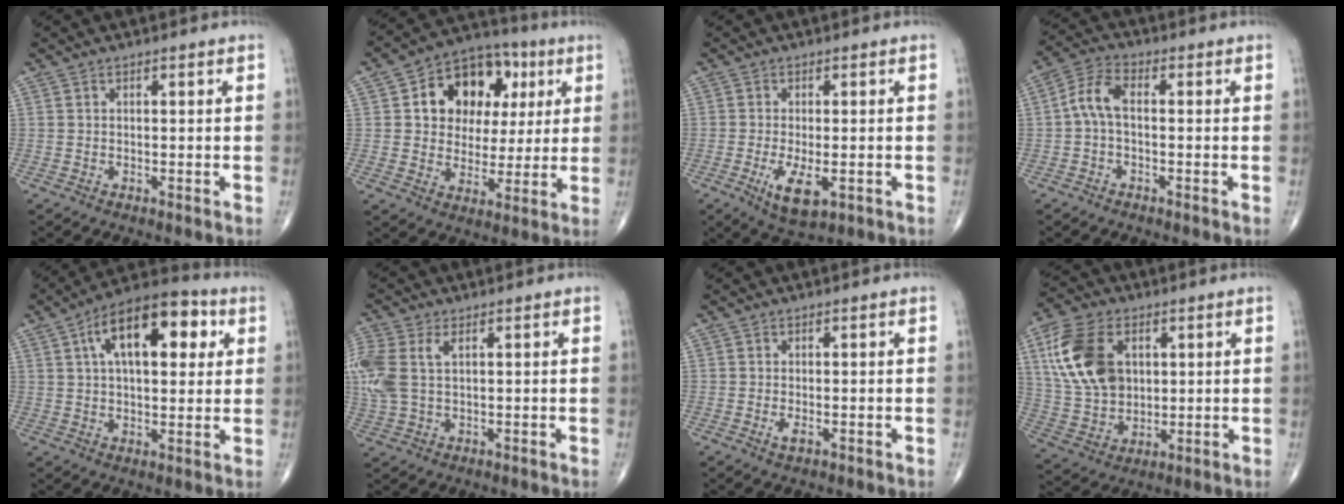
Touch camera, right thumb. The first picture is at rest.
{"total": 16.2, "force": [4.8, 11.9, 9.9], "torque": [-0.097, 0.010, 0.073]}
{"total": 6.5, "force": [-2.1, 2.6, 5.5], "torque": [-0.100, -0.013, -0.029]}
{"total": 5.7, "force": [-0.4, 2.9, 4.8], "torque": [-0.099, 0.020, -0.018]}
{"total": 17.6, "force": [5.6, 8.6, 14.3], "torque": [-0.195, 0.014, 0.079]}
{"total": 10.5, "force": [2.5, 6.1, 8.1], "torque": [-0.229, 0.015, 0.055]}
{"total": 1.5, "force": [-0.5, 0.6, 1.3], "torque": [-0.024, -0.003, -0.010]}
{"total": 15.7, "force": [4.5, 10.5, 10.7], "torque": [-0.201, -0.007, 0.092]}